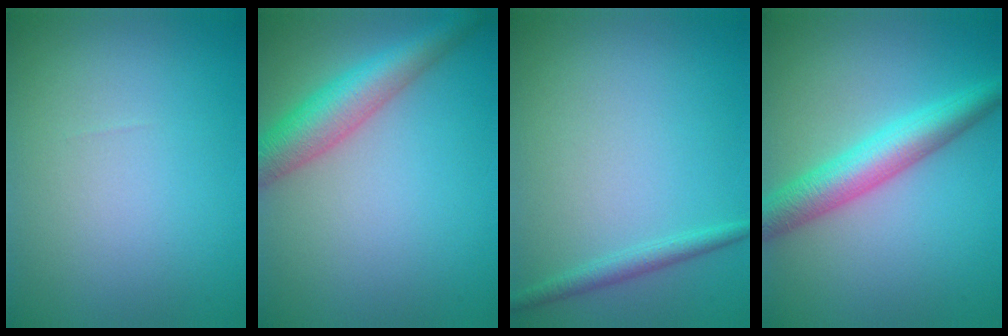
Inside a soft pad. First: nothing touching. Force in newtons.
{"total": 5.3, "press": 5.3, "slide": 0.1}
{"total": 1.5, "press": 1.5, "slide": 0.1}
{"total": 5.4, "press": 5.4, "slide": 0.1}